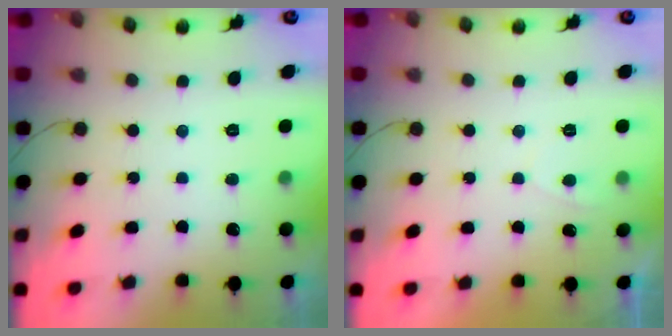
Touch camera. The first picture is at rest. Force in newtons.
{"total": 0.7, "press": 0.5, "slide": 0.5}